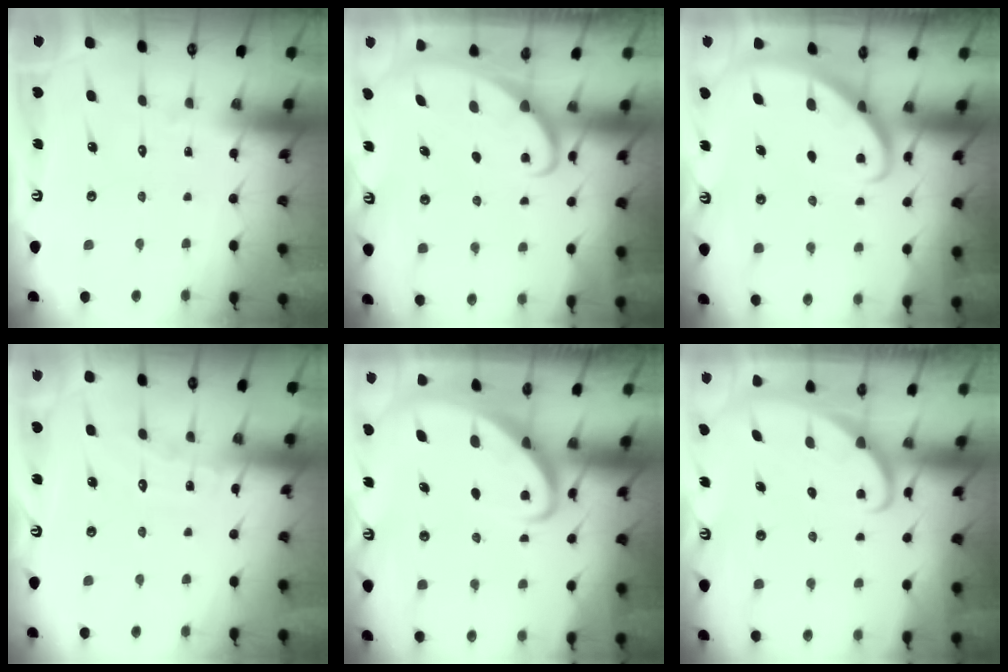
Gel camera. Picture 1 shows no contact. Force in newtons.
{"total": 2.3, "press": 2.3, "slide": 0.4}
{"total": 2.7, "press": 2.7, "slide": 0.1}
{"total": 5.5, "press": 5.5, "slide": 0.4}
{"total": 3.8, "press": 3.7, "slide": 0.5}
{"total": 1.8, "press": 1.8, "slide": 0.1}